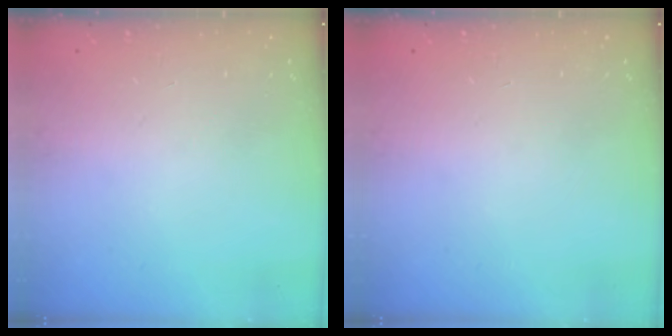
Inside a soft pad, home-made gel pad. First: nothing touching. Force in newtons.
{"total": 0.0}